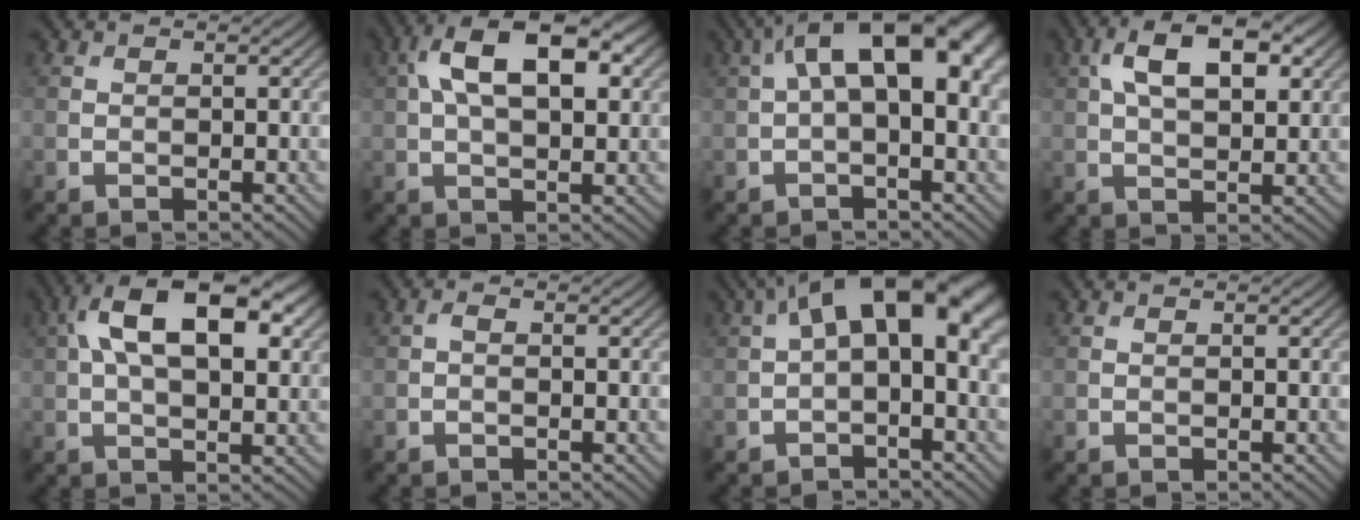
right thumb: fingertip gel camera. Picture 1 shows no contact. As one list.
[{"total": 12.9, "force": [4.0, 6.3, 10.5], "torque": [-0.186, 0.019, 0.059]}, {"total": 12.4, "force": [2.8, 6.0, 10.6], "torque": [-0.177, 0.015, 0.048]}, {"total": 9.4, "force": [3.3, 4.7, 7.5], "torque": [-0.140, 0.015, 0.056]}, {"total": 14.6, "force": [4.7, 7.1, 11.9], "torque": [-0.200, 0.026, 0.067]}, {"total": 0.7, "force": [-0.1, 0.4, 0.6], "torque": [-0.013, 0.003, -0.003]}, {"total": 10.9, "force": [2.3, 5.3, 9.2], "torque": [-0.154, 0.014, 0.034]}, {"total": 0.0}]